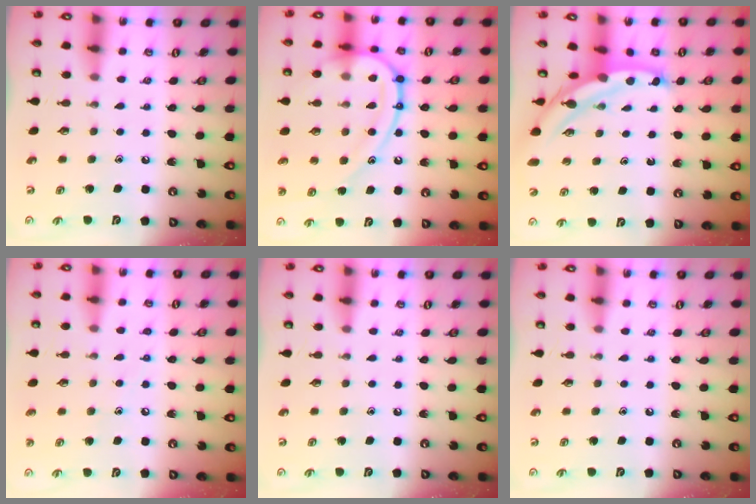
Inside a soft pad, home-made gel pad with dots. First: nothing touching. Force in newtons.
{"total": 17.4, "press": 17.4, "slide": 1.6}
{"total": 6.3, "press": 6.3, "slide": 0.6}
{"total": 6.1, "press": 6.1, "slide": 0.7}
{"total": 0.0}
{"total": 0.0}